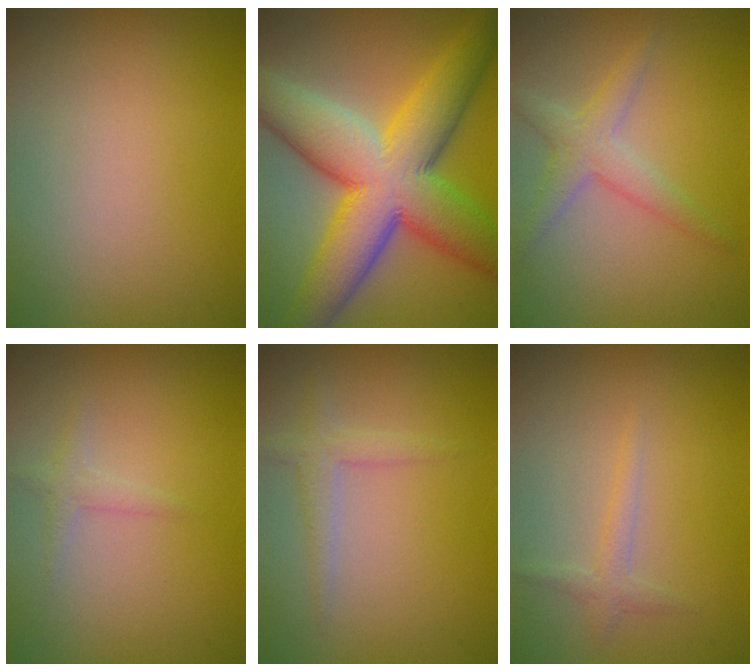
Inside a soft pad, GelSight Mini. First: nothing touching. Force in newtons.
{"total": 13.4, "press": 13.4, "slide": 0.3}
{"total": 2.8, "press": 2.8, "slide": 0.1}
{"total": 1.1, "press": 1.1, "slide": 0.1}
{"total": 1.9, "press": 1.9, "slide": 0.1}
{"total": 1.3, "press": 1.3, "slide": 0.0}